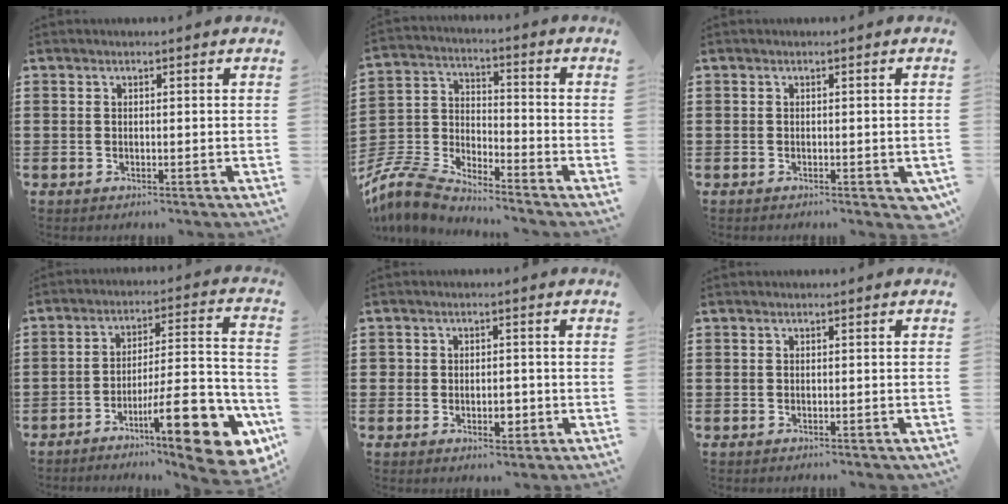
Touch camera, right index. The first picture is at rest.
{"total": 7.3, "force": [-7.1, 1.0, 1.7], "torque": [-0.070, -0.008, -0.153]}
{"total": 0.8, "force": [-0.4, 0.6, 0.2], "torque": [-0.005, 0.001, -0.009]}
{"total": 15.9, "force": [-8.7, 3.6, 12.8], "torque": [-0.165, 0.027, -0.140]}
{"total": 3.3, "force": [-1.1, 2.2, 2.1], "torque": [-0.042, 0.004, -0.021]}
{"total": 0.6, "force": [-0.6, 0.2, 0.0], "torque": [0.000, 0.002, -0.014]}